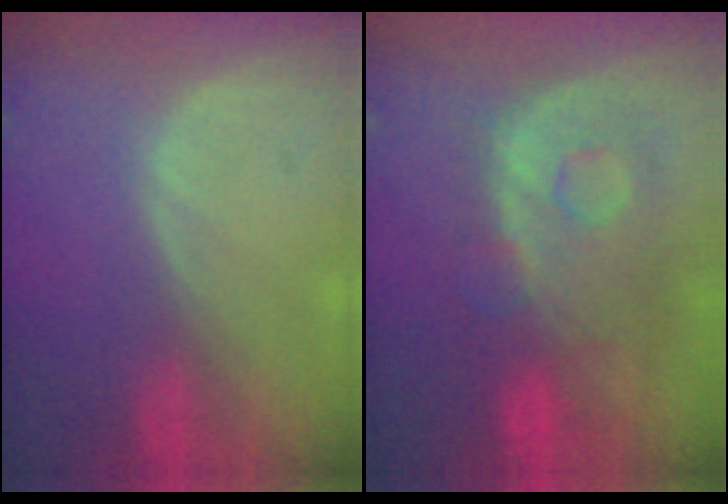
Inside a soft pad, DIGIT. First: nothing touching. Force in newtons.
{"total": 11.3, "press": 9.8, "slide": 5.7}